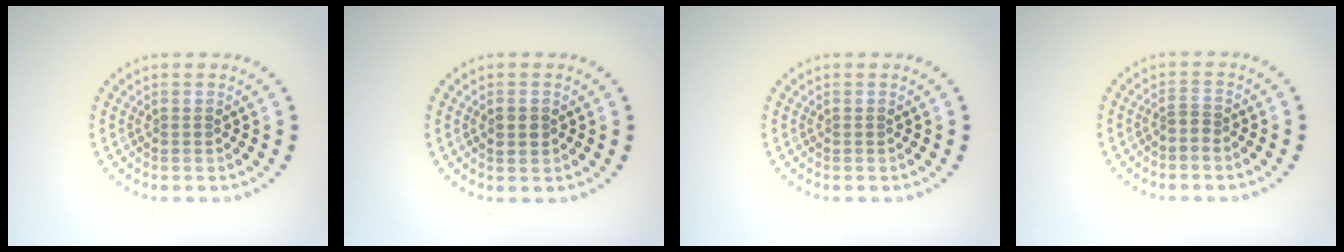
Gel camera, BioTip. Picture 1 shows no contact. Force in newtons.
{"total": 1.4, "press": 1.4, "slide": 0.1}
{"total": 0.0}
{"total": 1.1, "press": 0.6, "slide": 0.9}